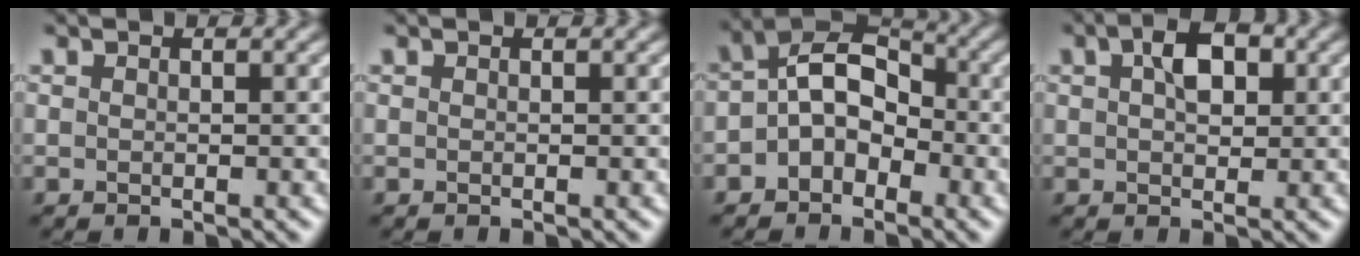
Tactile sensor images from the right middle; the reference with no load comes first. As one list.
[{"total": 0.0}, {"total": 5.5, "force": [-1.1, 3.9, 3.7], "torque": [-0.043, 0.017, -0.029]}, {"total": 3.8, "force": [1.2, 2.2, 2.8], "torque": [-0.048, 0.010, 0.017]}]